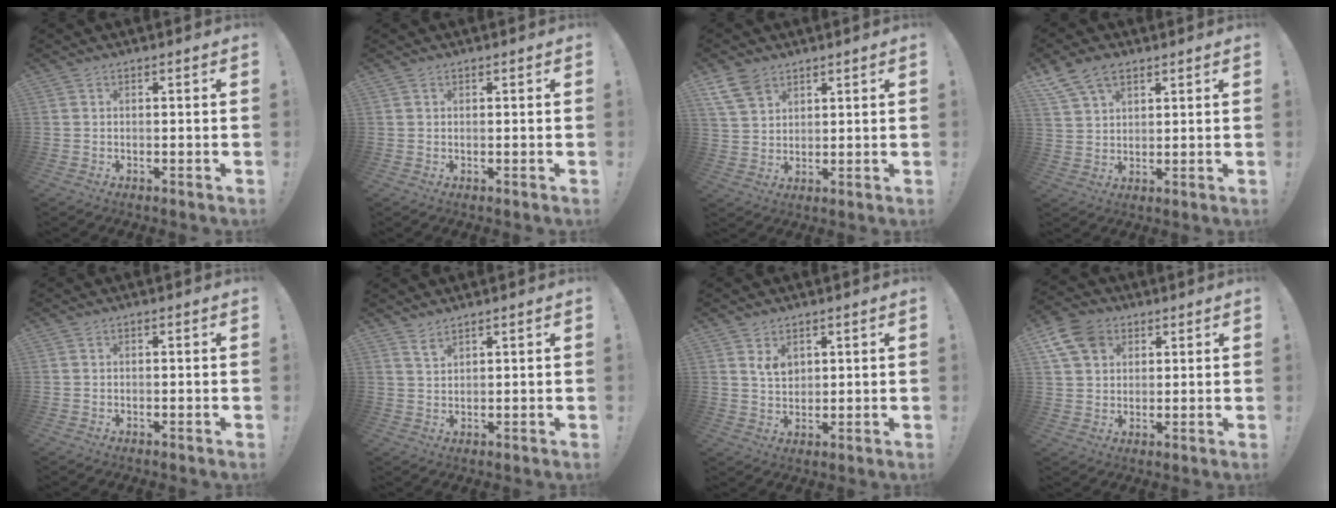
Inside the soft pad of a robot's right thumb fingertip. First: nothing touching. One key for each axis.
{"total": 0.0}
{"total": 7.8, "fx": 5.3, "fy": 4.6, "fz": 3.3, "tx": -0.059, "ty": -0.023, "tz": 0.106}
{"total": 8.4, "fx": 5.6, "fy": 5.0, "fz": 3.7, "tx": -0.068, "ty": -0.021, "tz": 0.111}
{"total": 0.0}
{"total": 2.5, "fx": 2.1, "fy": 0.5, "fz": 1.2, "tx": -0.013, "ty": -0.016, "tz": 0.035}
{"total": 4.7, "fx": 2.3, "fy": 3.5, "fz": 2.1, "tx": -0.021, "ty": -0.011, "tz": 0.040}
{"total": 10.5, "fx": 4.9, "fy": 7.8, "fz": 5.0, "tx": -0.092, "ty": -0.017, "tz": 0.099}